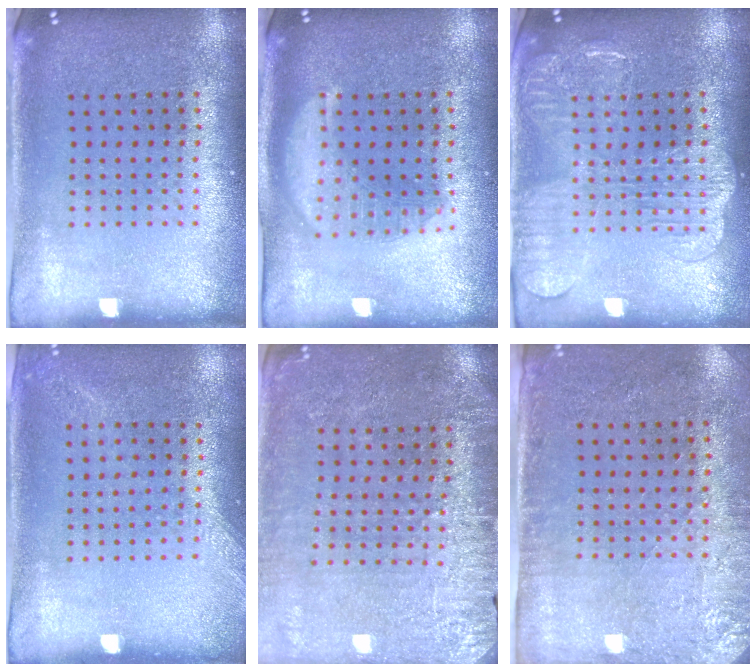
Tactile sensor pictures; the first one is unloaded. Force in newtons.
{"total": 2.8, "press": 2.7, "slide": 0.4}
{"total": 2.3, "press": 2.2, "slide": 0.4}
{"total": 1.3, "press": 1.1, "slide": 0.6}
{"total": 3.0, "press": 3.0, "slide": 0.6}
{"total": 2.8, "press": 2.3, "slide": 1.6}